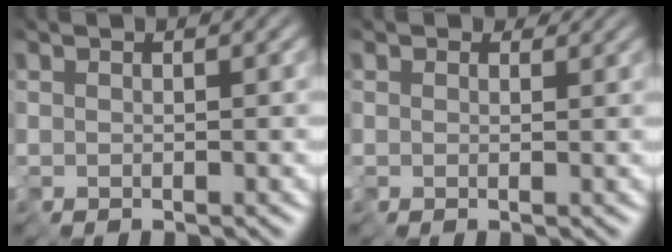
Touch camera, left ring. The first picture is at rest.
{"total": 0.8, "force": [0.2, 0.8, 0.1], "torque": [0.000, 0.002, 0.002]}